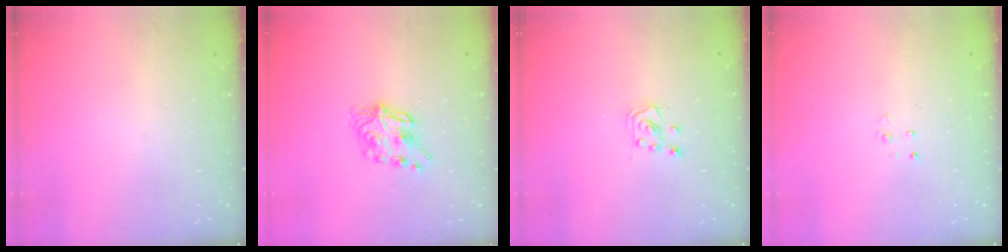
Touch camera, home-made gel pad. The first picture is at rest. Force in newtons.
{"total": 7.1, "press": 7.1, "slide": 0.4}
{"total": 2.3, "press": 2.2, "slide": 0.3}
{"total": 3.0, "press": 2.9, "slide": 0.3}